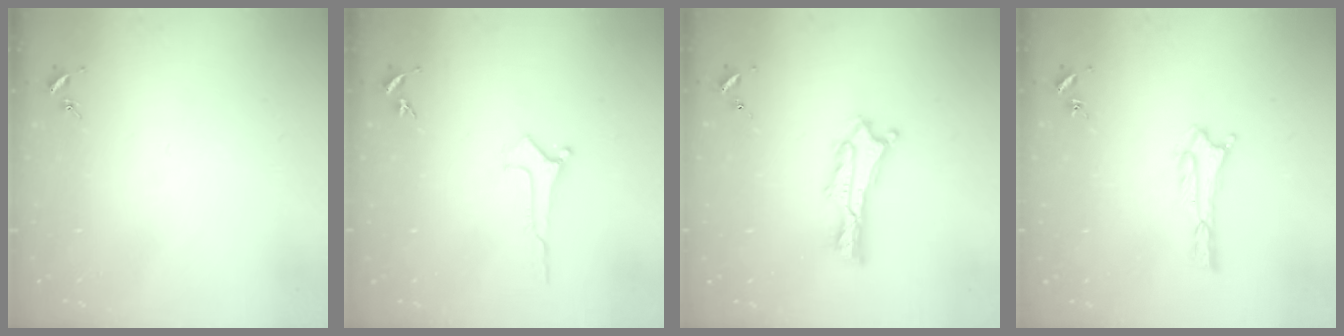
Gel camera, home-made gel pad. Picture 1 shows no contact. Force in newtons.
{"total": 0.0}
{"total": 2.0, "press": 2.0, "slide": 0.2}
{"total": 1.9, "press": 1.9, "slide": 0.2}